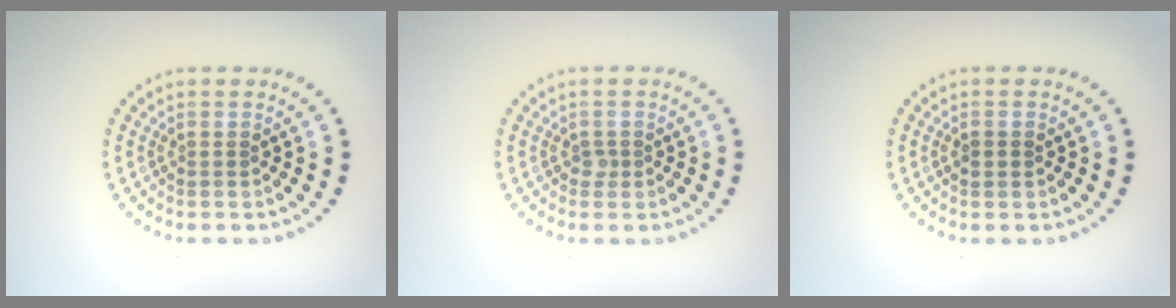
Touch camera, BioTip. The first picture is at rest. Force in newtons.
{"total": 0.7, "press": 0.5, "slide": 0.5}
{"total": 1.0, "press": 0.9, "slide": 0.2}